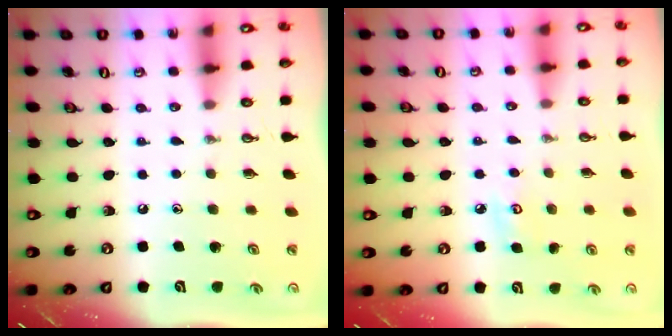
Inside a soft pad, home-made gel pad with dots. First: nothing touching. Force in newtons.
{"total": 5.9, "press": 5.9, "slide": 0.5}